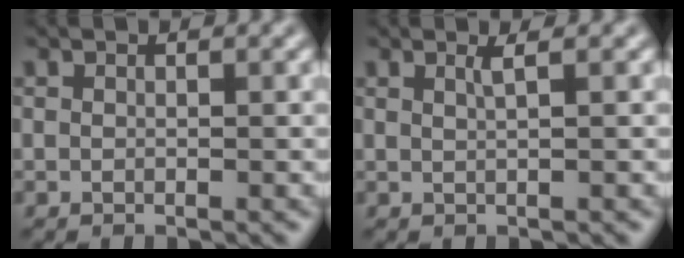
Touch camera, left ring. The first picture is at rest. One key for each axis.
{"total": 1.2, "fx": 0.5, "fy": 0.3, "fz": 1.0, "tx": -0.009, "ty": 0.001, "tz": 0.006}